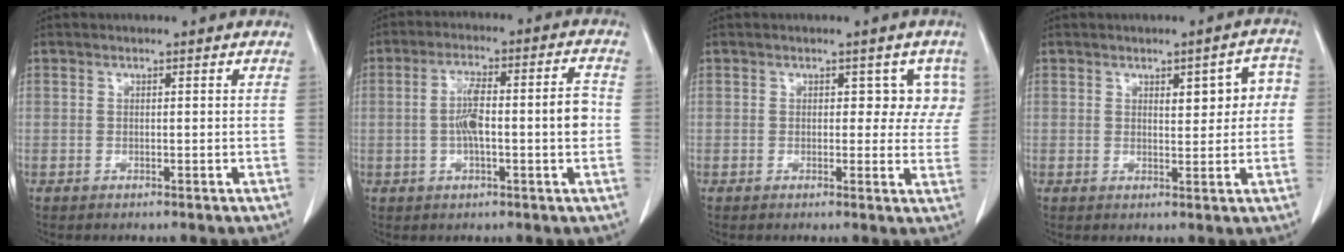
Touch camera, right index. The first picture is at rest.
{"total": 9.7, "force": [-0.7, 1.5, 9.6], "torque": [-0.166, 0.026, -0.013]}
{"total": 4.1, "force": [1.5, 2.8, 2.6], "torque": [-0.001, 0.009, 0.010]}
{"total": 5.3, "force": [1.1, 2.2, 4.7], "torque": [-0.052, 0.021, 0.015]}